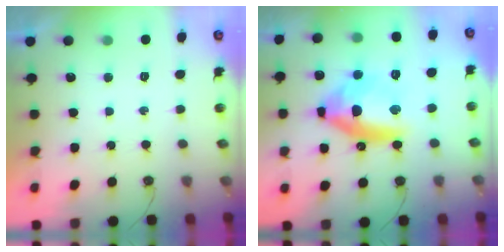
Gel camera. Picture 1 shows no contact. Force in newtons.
{"total": 14.4, "press": 14.2, "slide": 2.5}